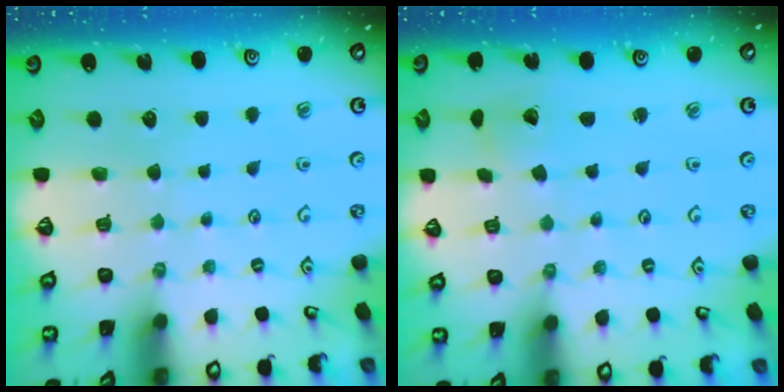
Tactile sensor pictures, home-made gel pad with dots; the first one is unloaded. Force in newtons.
{"total": 2.9, "press": 2.9, "slide": 0.1}